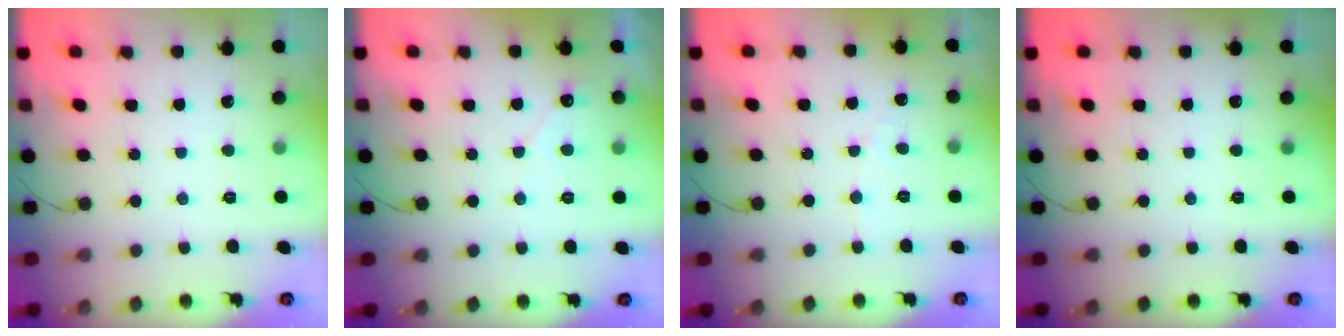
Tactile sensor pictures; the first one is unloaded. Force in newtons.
{"total": 2.5, "press": 2.5, "slide": 0.1}
{"total": 2.4, "press": 2.4, "slide": 0.2}
{"total": 0.0}